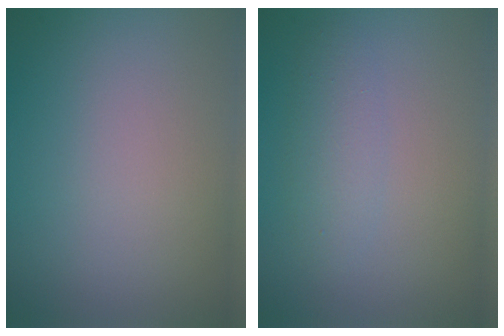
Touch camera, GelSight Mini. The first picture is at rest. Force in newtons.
{"total": 1.9, "press": 1.9, "slide": 0.0}